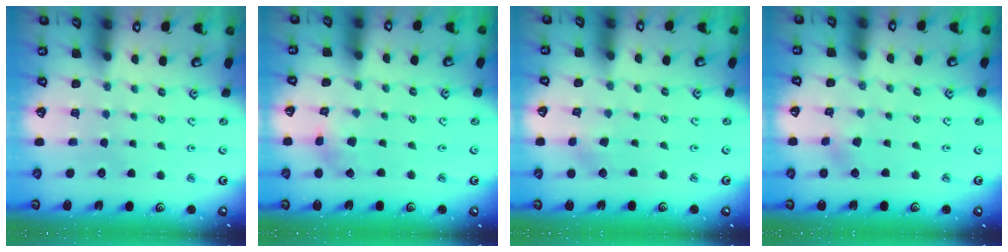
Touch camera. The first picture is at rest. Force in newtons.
{"total": 2.7, "press": 2.7, "slide": 0.2}
{"total": 3.4, "press": 3.4, "slide": 0.4}
{"total": 2.5, "press": 2.5, "slide": 0.3}